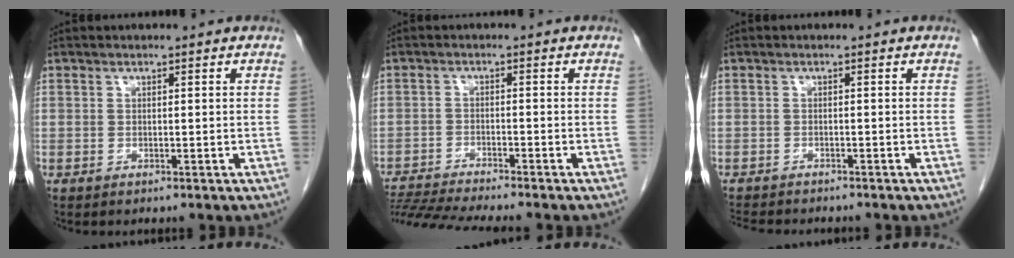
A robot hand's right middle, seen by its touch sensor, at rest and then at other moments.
{"total": 10.2, "force": [-9.4, -1.1, 3.9], "torque": [-0.061, -0.011, -0.157]}
{"total": 6.2, "force": [-5.7, 1.5, 2.2], "torque": [-0.034, -0.007, -0.084]}